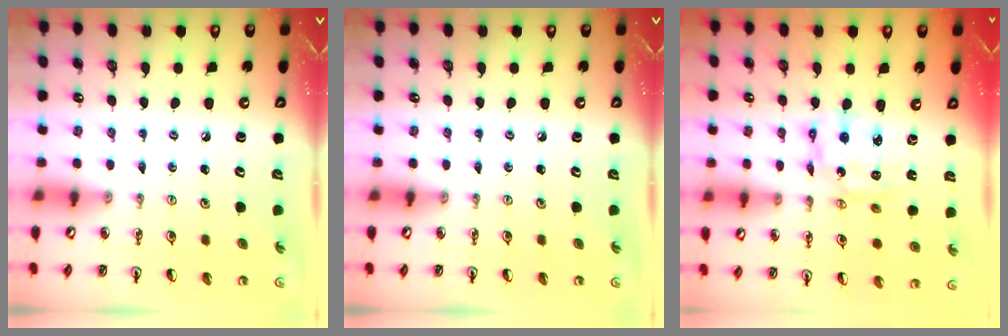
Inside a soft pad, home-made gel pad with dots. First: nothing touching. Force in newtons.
{"total": 0.0}
{"total": 9.4, "press": 9.4, "slide": 0.9}